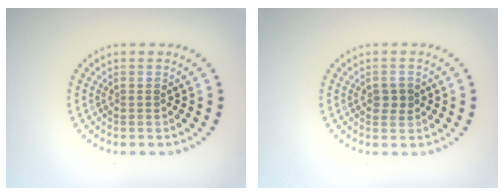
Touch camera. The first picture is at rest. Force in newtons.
{"total": 1.5, "press": 1.5, "slide": 0.1}